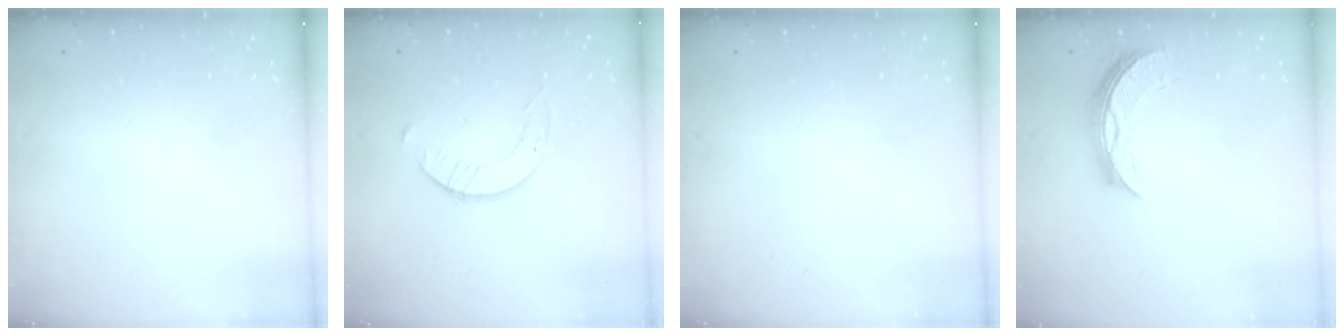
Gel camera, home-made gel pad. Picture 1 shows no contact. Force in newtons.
{"total": 3.5, "press": 3.5, "slide": 0.5}
{"total": 0.0}
{"total": 8.8, "press": 8.7, "slide": 0.6}